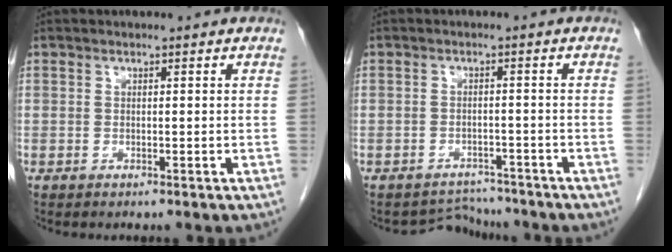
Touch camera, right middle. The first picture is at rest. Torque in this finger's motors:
{"motor_torque": [-0.63, -0.42, -0.29, -0.10]}